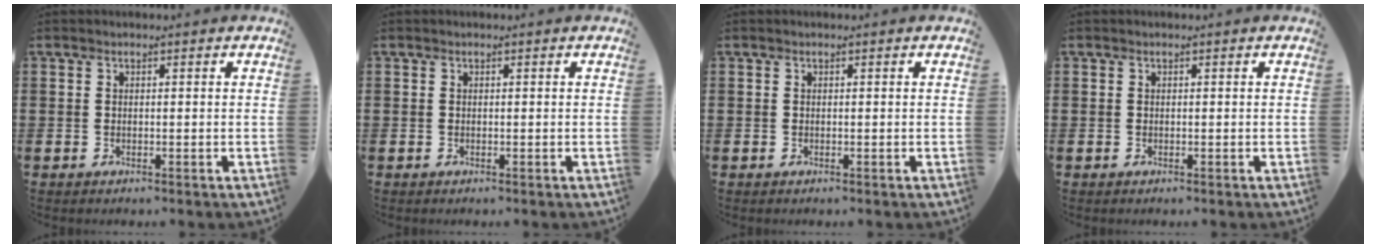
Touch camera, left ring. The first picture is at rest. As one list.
[{"total": 0.0}, {"total": 0.0}, {"total": 0.0}]